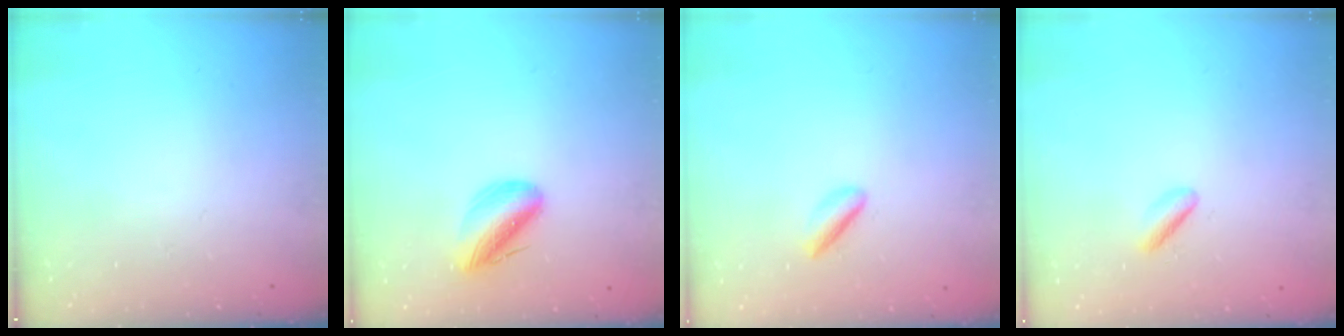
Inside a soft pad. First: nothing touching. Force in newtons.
{"total": 9.0, "press": 8.7, "slide": 2.3}
{"total": 2.0, "press": 2.0, "slide": 0.3}
{"total": 2.1, "press": 1.9, "slide": 0.9}